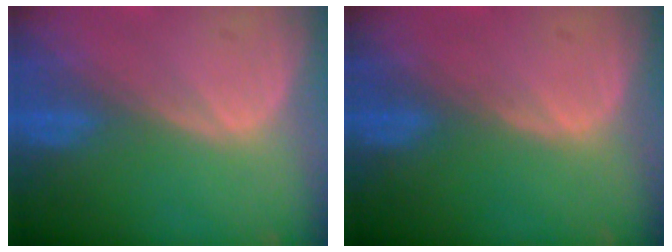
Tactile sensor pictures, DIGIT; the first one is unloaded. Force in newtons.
{"total": 0.0}